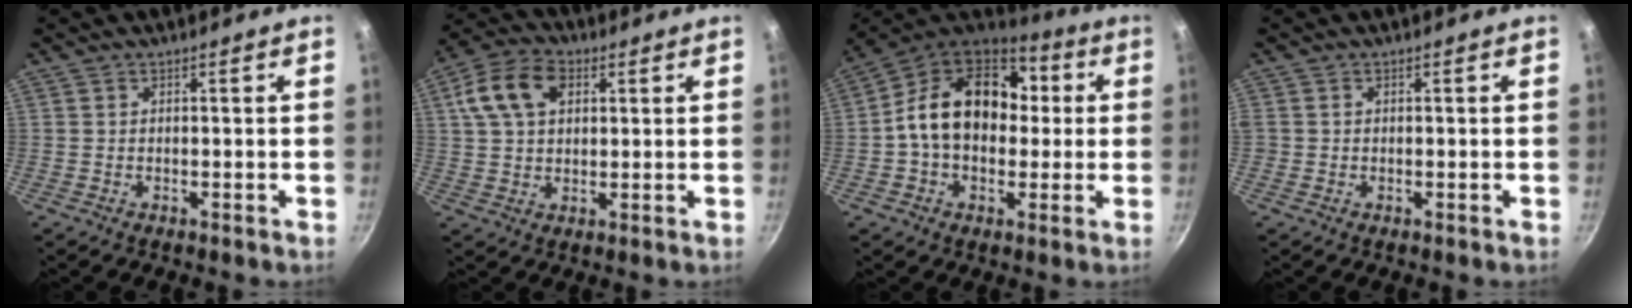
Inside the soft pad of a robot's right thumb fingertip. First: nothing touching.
{"total": 11.4, "force": [3.7, 7.6, 7.6], "torque": [-0.135, 0.014, 0.060]}
{"total": 19.2, "force": [1.0, 13.5, 13.6], "torque": [-0.197, 0.040, 0.008]}
{"total": 1.2, "force": [0.1, 1.1, 0.4], "torque": [-0.002, 0.002, 0.001]}